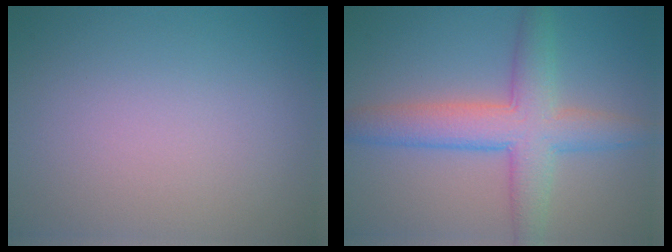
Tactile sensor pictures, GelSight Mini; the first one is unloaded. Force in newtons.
{"total": 6.1, "press": 6.1, "slide": 0.2}